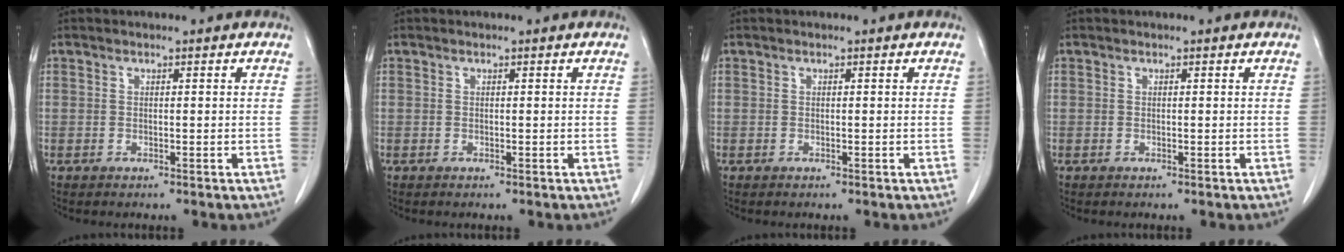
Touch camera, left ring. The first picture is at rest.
{"total": 0.0}
{"total": 0.0}
{"total": 0.0}